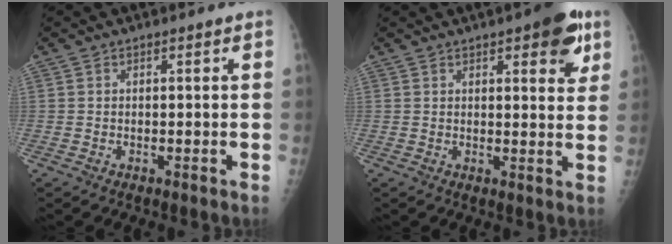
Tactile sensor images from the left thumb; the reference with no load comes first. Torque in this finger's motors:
{"motor_torque": [0.87, 0.93, 0.72, -0.41, 0.01]}